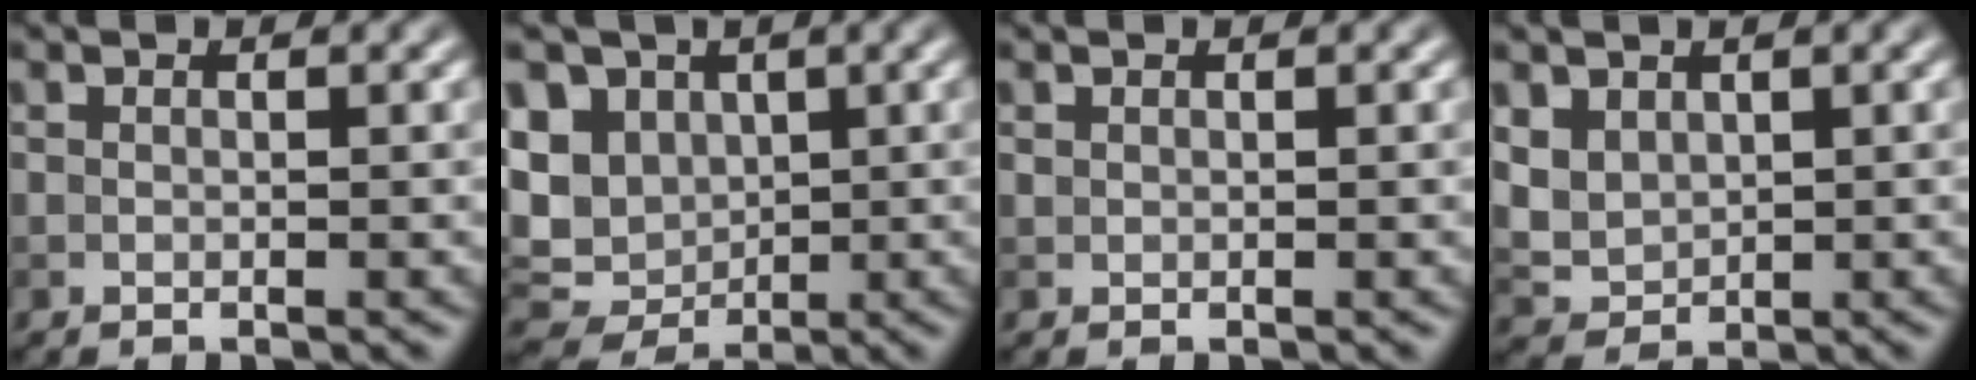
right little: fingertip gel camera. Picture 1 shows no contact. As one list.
[{"total": 9.6, "force": [2.1, 8.0, 4.9], "torque": [-0.100, 0.021, 0.012]}, {"total": 0.0}, {"total": 3.1, "force": [1.5, 2.4, 1.4], "torque": [-0.041, -0.009, 0.041]}]